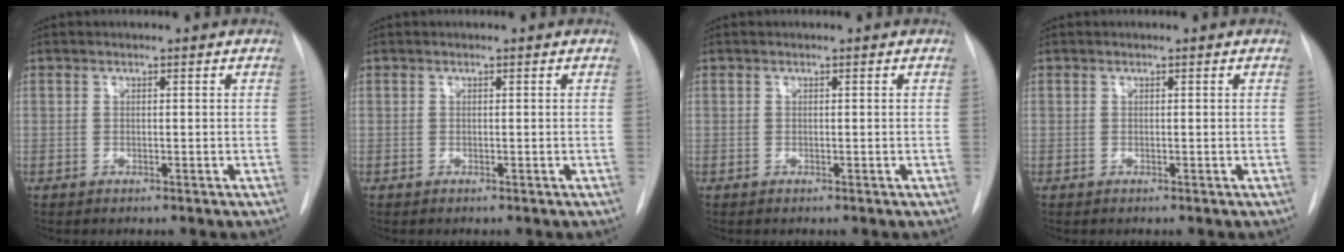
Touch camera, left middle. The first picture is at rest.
{"total": 0.0}
{"total": 0.0}
{"total": 0.0}